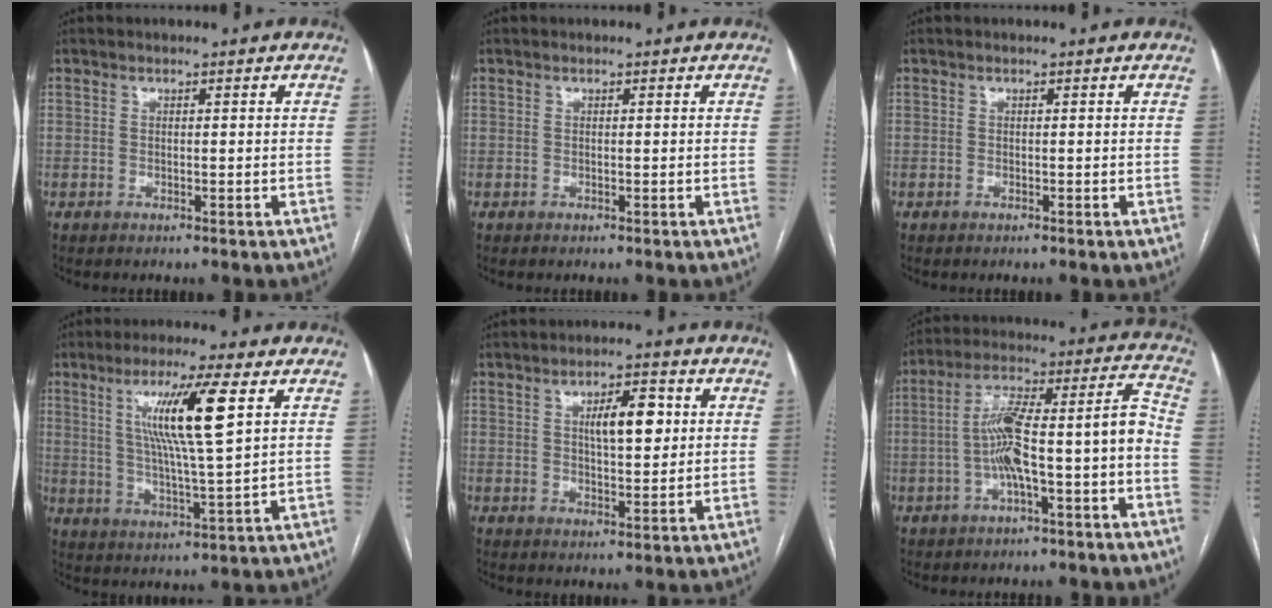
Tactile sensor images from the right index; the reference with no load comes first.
{"total": 0.0}
{"total": 0.0}
{"total": 11.5, "force": [3.9, -0.4, 10.8], "torque": [-0.199, 0.000, 0.073]}
{"total": 6.6, "force": [1.7, 2.1, 6.0], "torque": [-0.096, 0.009, 0.031]}
{"total": 12.5, "force": [-3.6, 1.7, 11.9], "torque": [-0.203, 0.046, -0.055]}